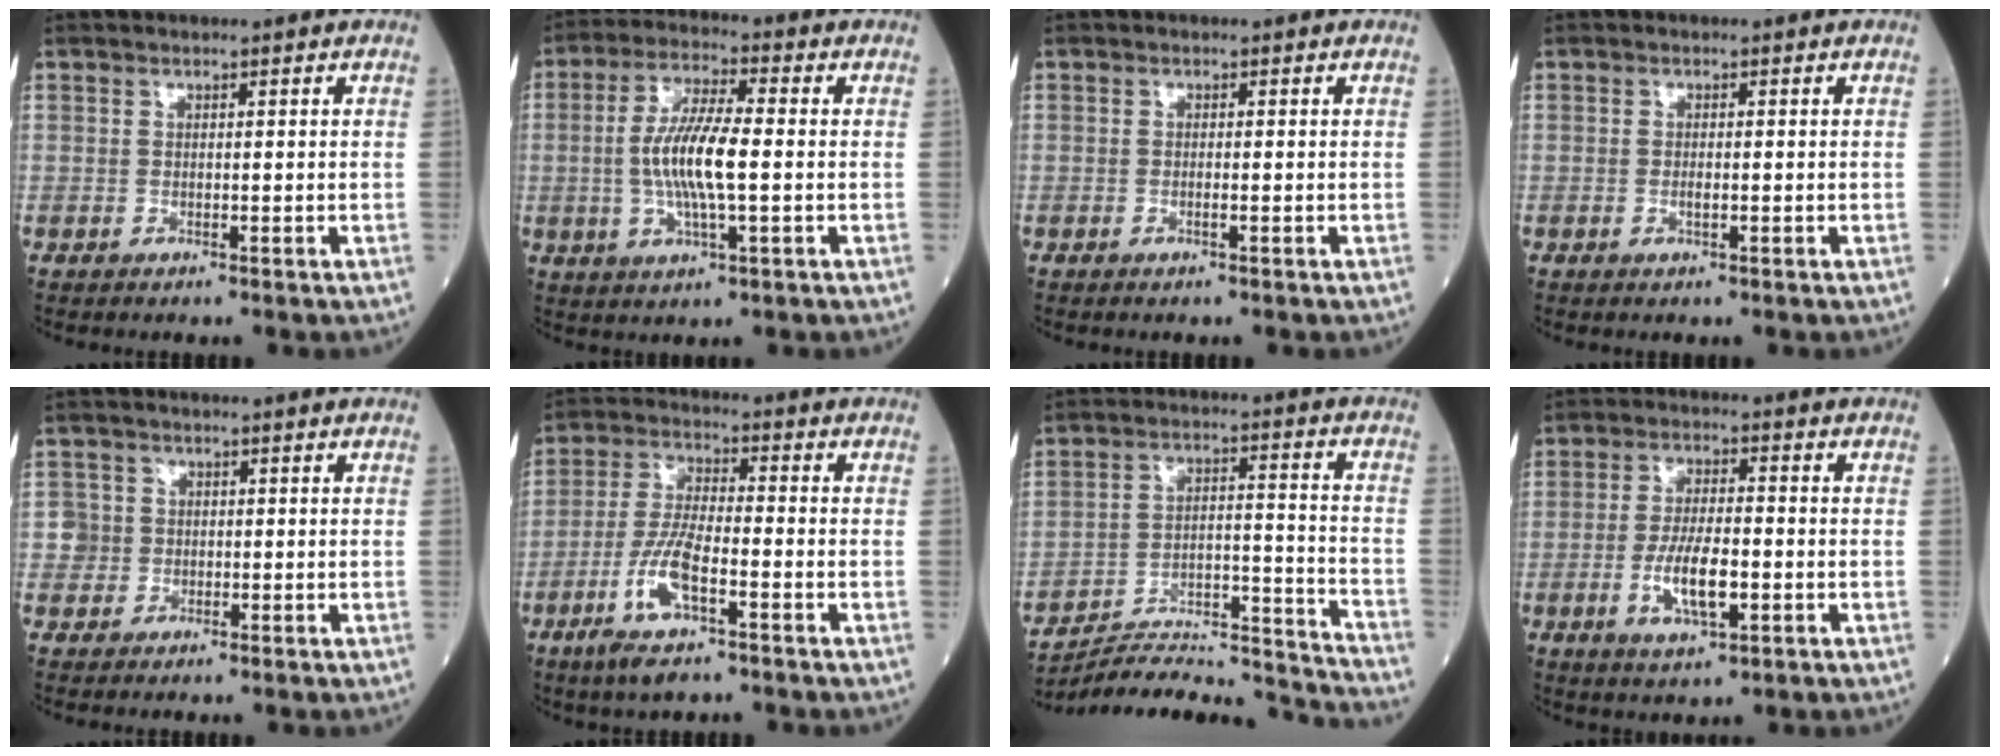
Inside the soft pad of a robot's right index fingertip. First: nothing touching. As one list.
[{"total": 10.0, "force": [-0.6, 1.7, 9.8], "torque": [-0.196, 0.000, -0.015]}, {"total": 0.8, "force": [-0.3, -0.1, 0.7], "torque": [-0.015, 0.000, -0.006]}, {"total": 1.2, "force": [-0.3, 0.3, 1.1], "torque": [-0.025, -0.001, -0.006]}, {"total": 2.3, "force": [-0.3, 2.3, -0.1], "torque": [0.011, 0.008, -0.010]}, {"total": 9.0, "force": [-4.4, 1.7, 7.7], "torque": [-0.163, -0.014, -0.084]}, {"total": 20.2, "force": [-19.8, -1.2, 3.9], "torque": [-0.053, 0.012, -0.296]}, {"total": 7.8, "force": [-2.2, 2.3, 7.2], "torque": [-0.142, -0.002, -0.038]}]